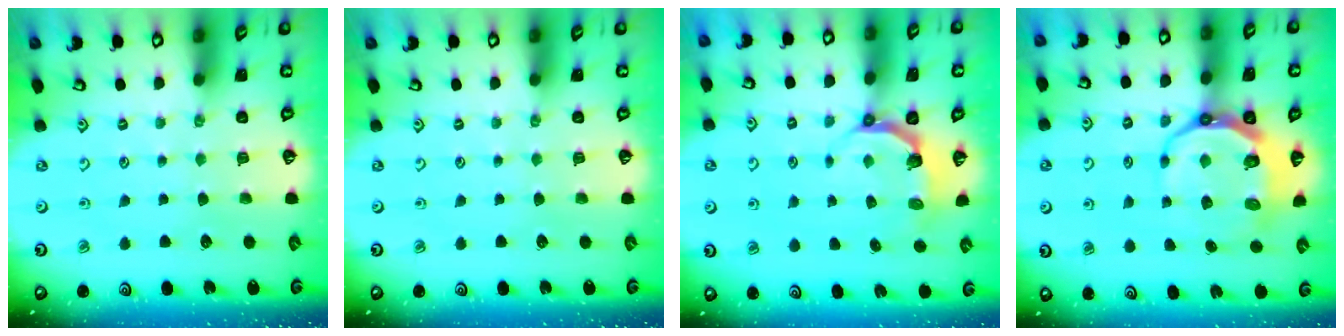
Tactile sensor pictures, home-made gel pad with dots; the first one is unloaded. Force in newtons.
{"total": 0.0}
{"total": 4.6, "press": 3.0, "slide": 3.5}
{"total": 10.8, "press": 10.0, "slide": 4.1}